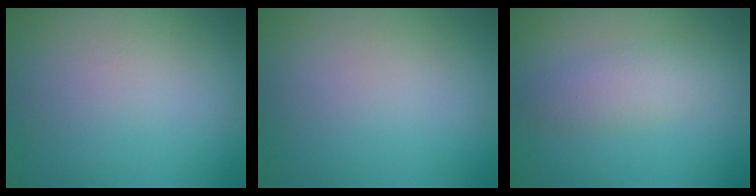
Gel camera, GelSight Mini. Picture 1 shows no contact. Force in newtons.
{"total": 0.0}
{"total": 2.4, "press": 2.4, "slide": 0.1}